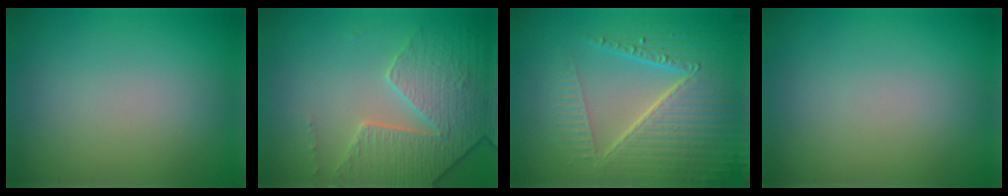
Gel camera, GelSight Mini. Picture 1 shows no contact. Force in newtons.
{"total": 4.2, "press": 4.1, "slide": 1.0}
{"total": 7.5, "press": 5.6, "slide": 5.0}
{"total": 0.0}